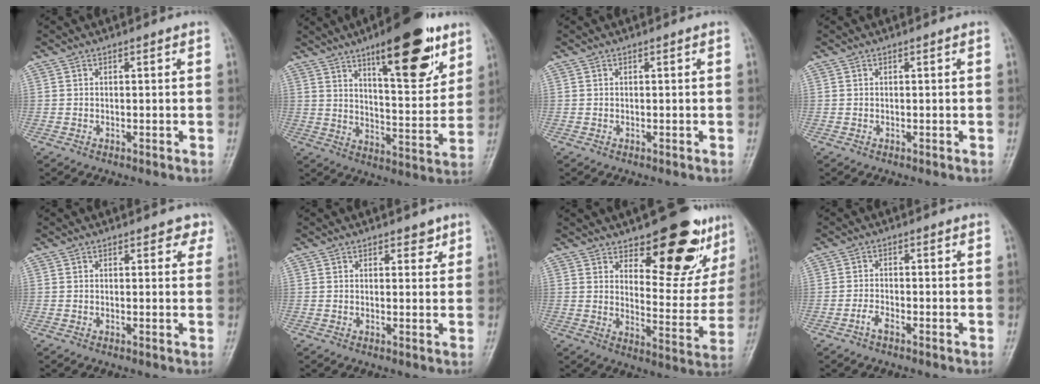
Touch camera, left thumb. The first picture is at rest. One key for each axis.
{"total": 19.2, "fx": 11.1, "fy": 6.3, "fz": 14.4, "tx": -0.167, "ty": -0.056, "tz": 0.169}
{"total": 0.0}
{"total": 0.0}
{"total": 2.4, "fx": 1.6, "fy": 1.5, "fz": 1.0, "tx": 0.016, "ty": -0.005, "tz": 0.011}
{"total": 2.5, "fx": 1.6, "fy": 1.5, "fz": 1.2, "tx": 0.002, "ty": -0.008, "tz": 0.020}
{"total": 18.2, "fx": 11.5, "fy": 7.3, "fz": 12.1, "tx": -0.103, "ty": -0.082, "tz": 0.165}
{"total": 2.1, "fx": -1.5, "fy": 0.8, "fz": 1.3, "tx": -0.029, "ty": 0.009, "tz": -0.031}